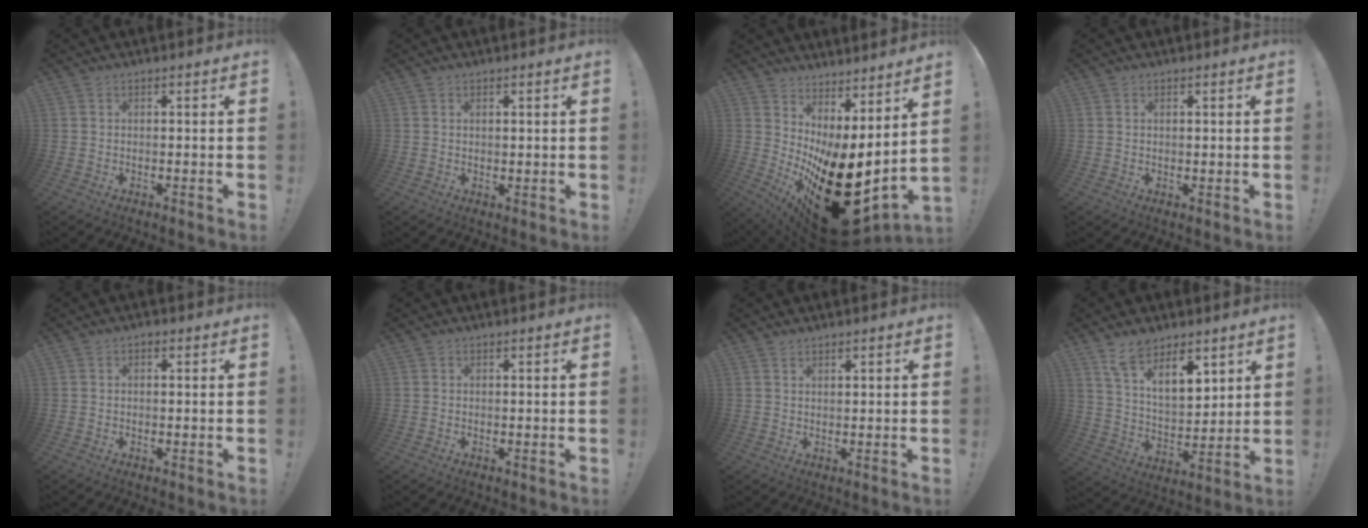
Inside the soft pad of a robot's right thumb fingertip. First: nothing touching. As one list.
[{"total": 1.1, "force": [0.7, 0.4, 0.7], "torque": [-0.012, -0.002, 0.013]}, {"total": 23.4, "force": [-8.0, 9.4, 19.9], "torque": [-0.271, 0.006, -0.105]}, {"total": 0.8, "force": [0.5, 0.3, 0.6], "torque": [-0.009, 0.000, 0.008]}, {"total": 0.8, "force": [-0.1, 0.6, 0.6], "torque": [-0.007, 0.002, -0.003]}, {"total": 0.0}, {"total": 1.3, "force": [1.2, 0.3, 0.3], "torque": [0.003, -0.006, 0.021]}, {"total": 12.0, "force": [9.1, 5.5, 5.4], "torque": [-0.096, -0.057, 0.172]}]